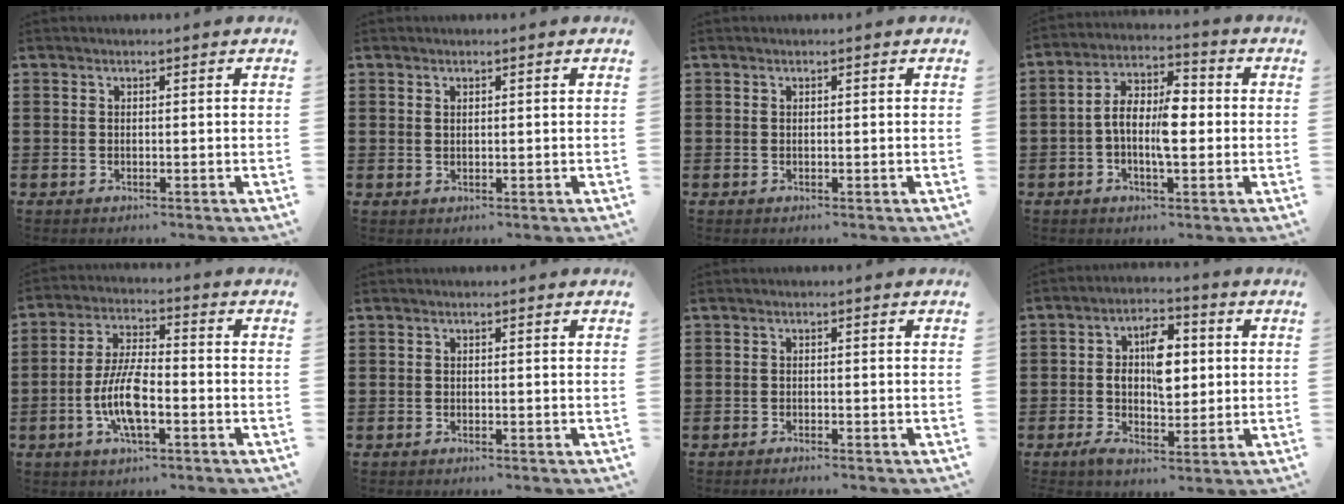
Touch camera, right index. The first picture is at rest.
{"total": 0.8, "force": [0.6, 0.2, 0.5], "torque": [-0.011, 0.000, 0.014]}
{"total": 0.0}
{"total": 7.9, "force": [-0.8, 3.3, 7.1], "torque": [-0.147, 0.003, -0.020]}
{"total": 8.8, "force": [-2.4, 2.8, 8.0], "torque": [-0.180, -0.013, -0.049]}
{"total": 0.0}
{"total": 0.7, "force": [-0.7, -0.1, 0.1], "torque": [-0.003, 0.000, -0.014]}
{"total": 8.4, "force": [0.8, 4.2, 7.2], "torque": [-0.112, 0.005, 0.011]}